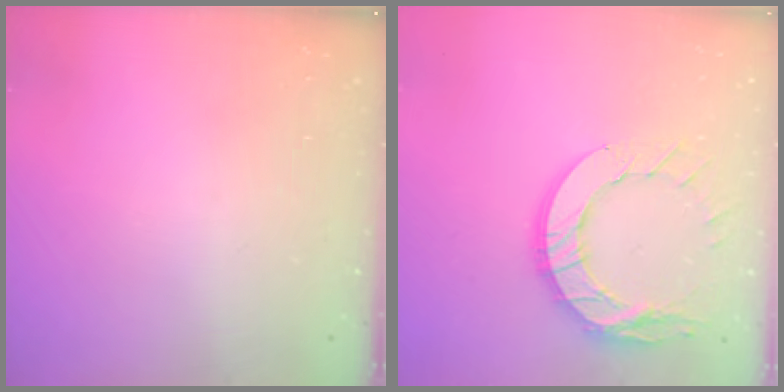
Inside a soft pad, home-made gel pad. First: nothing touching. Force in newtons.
{"total": 14.5, "press": 14.4, "slide": 1.2}